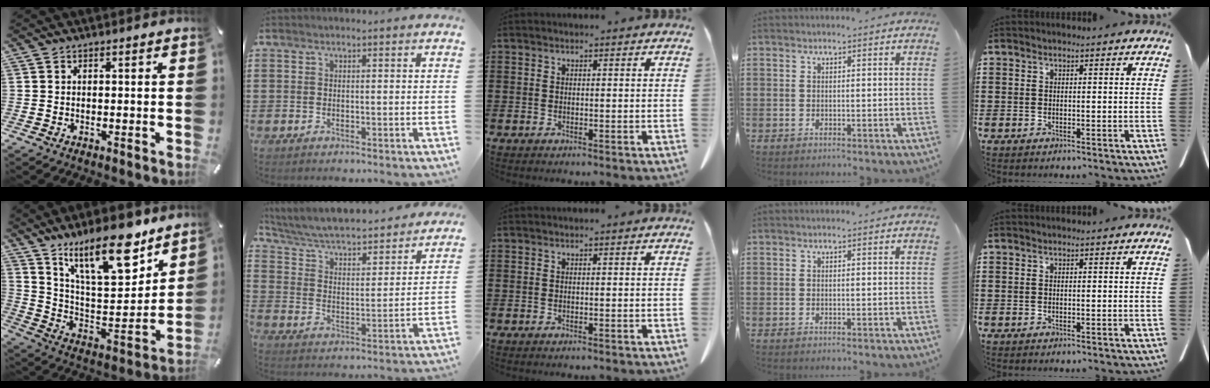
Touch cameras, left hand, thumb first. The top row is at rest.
{"thumb": {"total": 20.9, "force": [14.5, 7.8, 12.9], "torque": [-0.203, -0.093, 0.243]}, "index": {"total": 4.6, "force": [4.2, 0.7, 1.7], "torque": [-0.055, -0.042, 0.064]}}